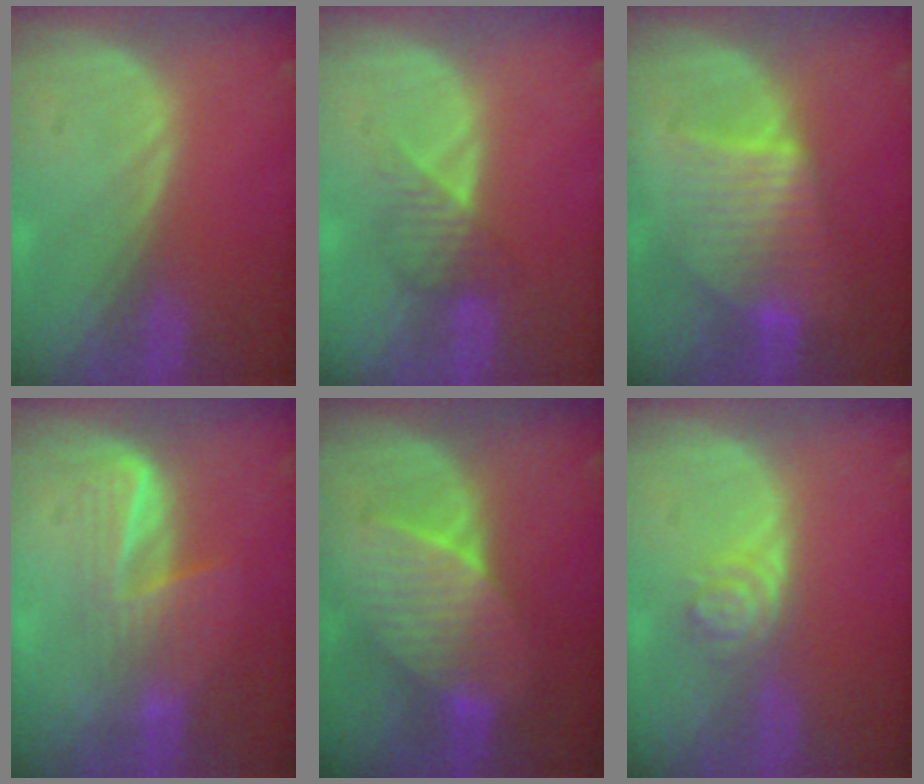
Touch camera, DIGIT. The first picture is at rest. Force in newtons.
{"total": 3.6, "press": 3.3, "slide": 1.3}
{"total": 7.1, "press": 7.1, "slide": 0.1}
{"total": 6.3, "press": 5.5, "slide": 3.1}
{"total": 7.1, "press": 7.0, "slide": 1.4}
{"total": 4.2, "press": 3.6, "slide": 2.1}